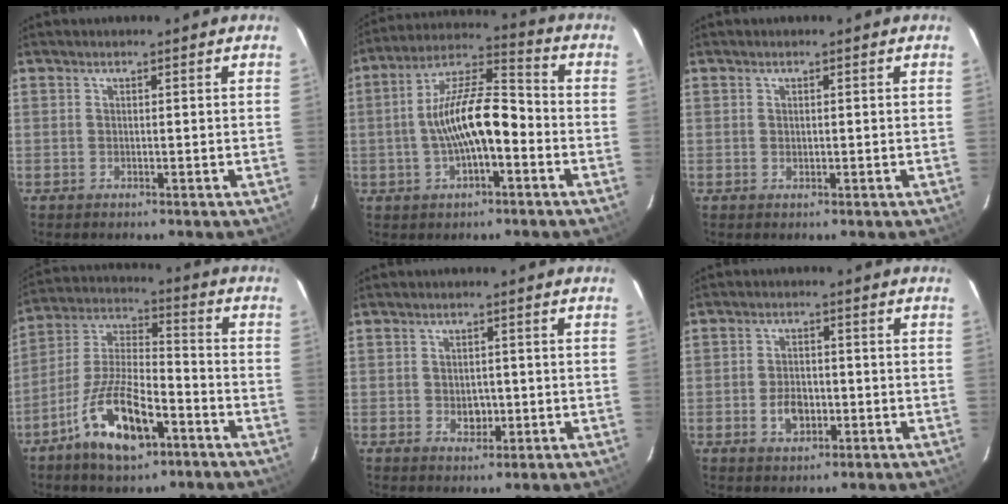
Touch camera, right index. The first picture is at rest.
{"total": 12.8, "force": [-2.8, 4.4, 11.7], "torque": [-0.220, 0.019, -0.051]}
{"total": 0.6, "force": [0.1, 0.4, 0.4], "torque": [-0.006, 0.000, 0.003]}
{"total": 15.0, "force": [-8.1, 5.7, 11.2], "torque": [-0.230, 0.000, -0.145]}
{"total": 3.2, "force": [-0.5, 2.6, 1.8], "torque": [-0.029, -0.001, -0.003]}
{"total": 4.9, "force": [-1.4, 3.3, 3.4], "torque": [-0.062, 0.004, -0.018]}